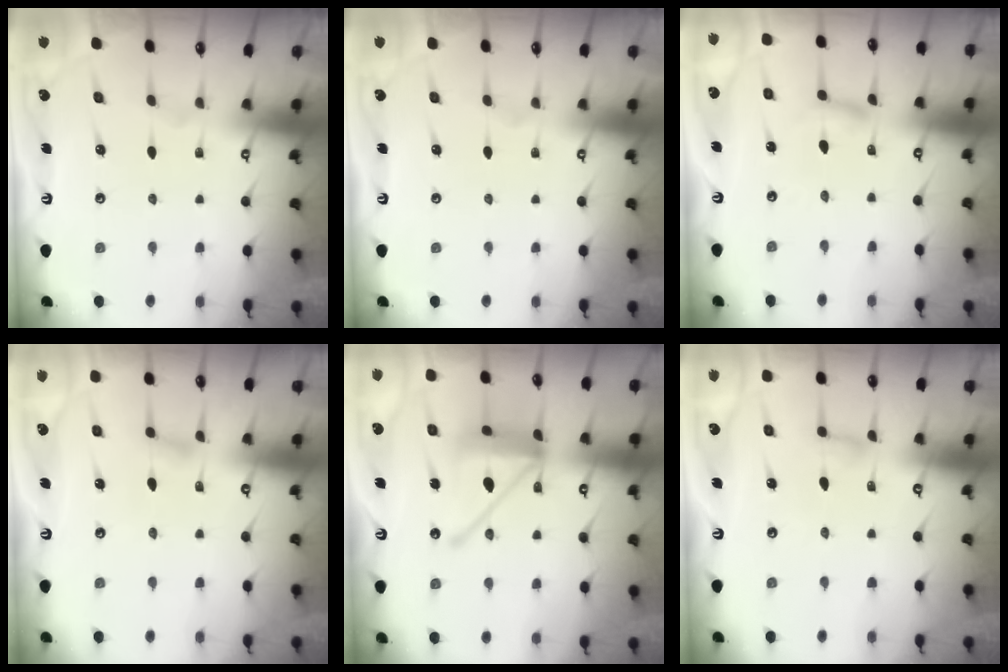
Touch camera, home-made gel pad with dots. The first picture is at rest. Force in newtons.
{"total": 0.0}
{"total": 2.6, "press": 2.6, "slide": 0.2}
{"total": 6.2, "press": 6.2, "slide": 0.5}
{"total": 15.3, "press": 15.2, "slide": 1.4}
{"total": 3.0, "press": 3.0, "slide": 0.3}